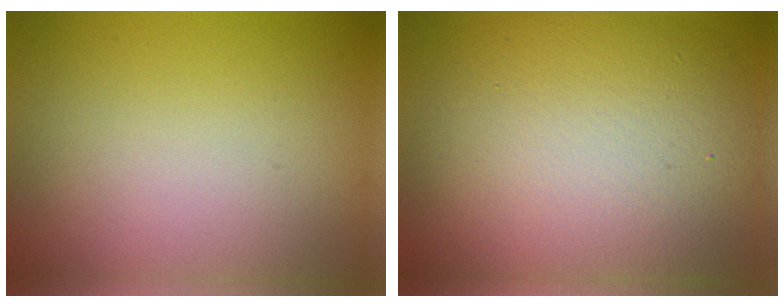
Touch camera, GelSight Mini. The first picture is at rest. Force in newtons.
{"total": 12.5, "press": 12.5, "slide": 0.7}